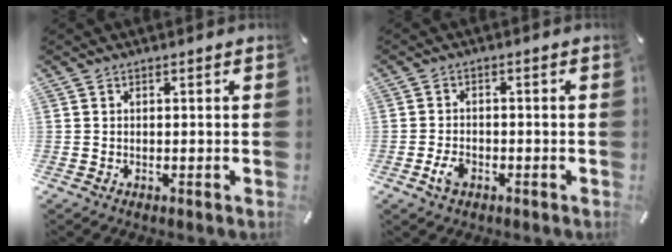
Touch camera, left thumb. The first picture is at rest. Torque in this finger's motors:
{"motor_torque": [0.66, 0.99, 0.41, 0.13, 0.00]}